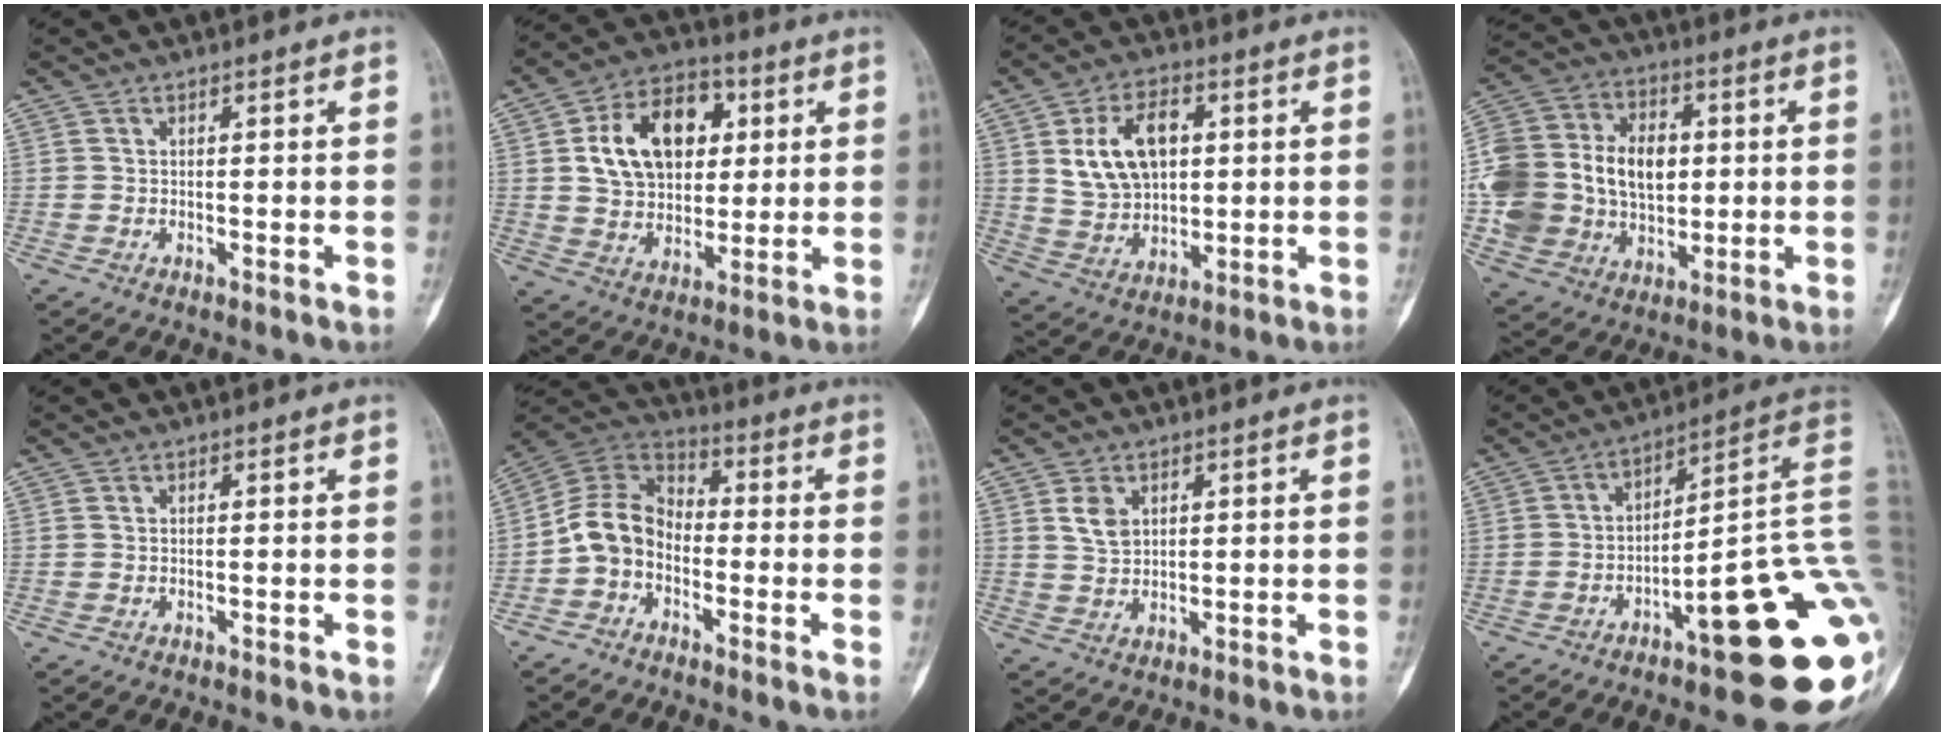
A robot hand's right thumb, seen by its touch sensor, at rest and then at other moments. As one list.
[{"total": 16.6, "force": [4.0, 11.4, 11.3], "torque": [-0.153, 0.002, 0.068]}, {"total": 12.7, "force": [3.1, 8.3, 9.1], "torque": [-0.136, -0.004, 0.064]}, {"total": 23.0, "force": [0.5, 17.4, 15.1], "torque": [-0.292, 0.024, 0.024]}, {"total": 0.0}, {"total": 9.8, "force": [-3.0, 7.2, 5.9], "torque": [-0.101, 0.049, -0.075]}, {"total": 3.8, "force": [1.5, 2.7, 2.2], "torque": [-0.033, -0.007, 0.033]}, {"total": 23.4, "force": [-7.0, 5.3, 21.7], "torque": [-0.220, 0.048, -0.087]}]